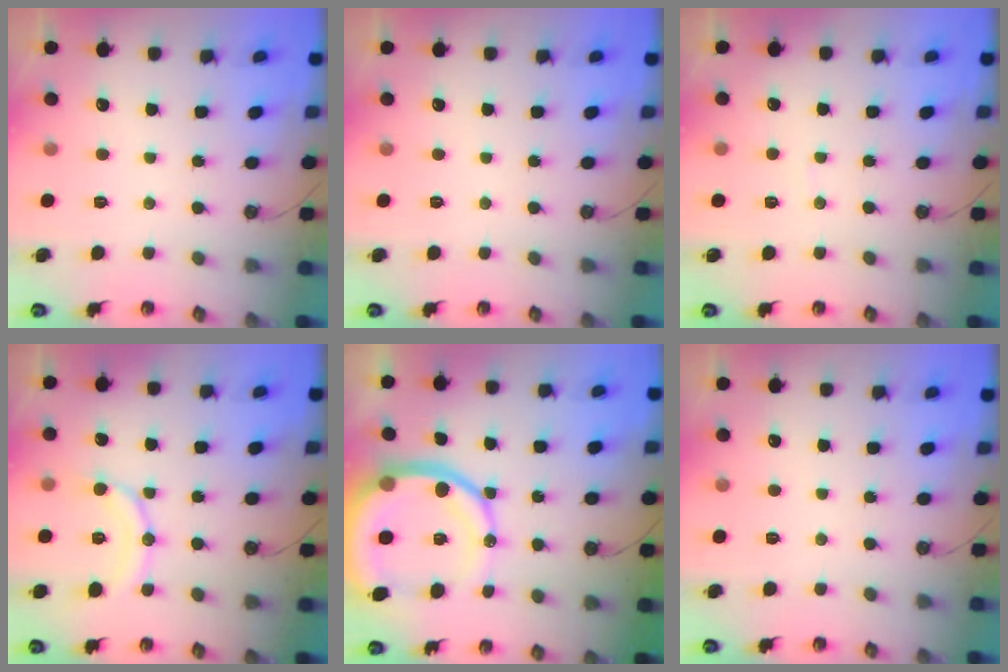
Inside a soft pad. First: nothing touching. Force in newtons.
{"total": 0.0}
{"total": 2.6, "press": 2.6, "slide": 0.3}
{"total": 11.7, "press": 11.7, "slide": 1.0}
{"total": 18.5, "press": 18.4, "slide": 2.4}
{"total": 0.0}